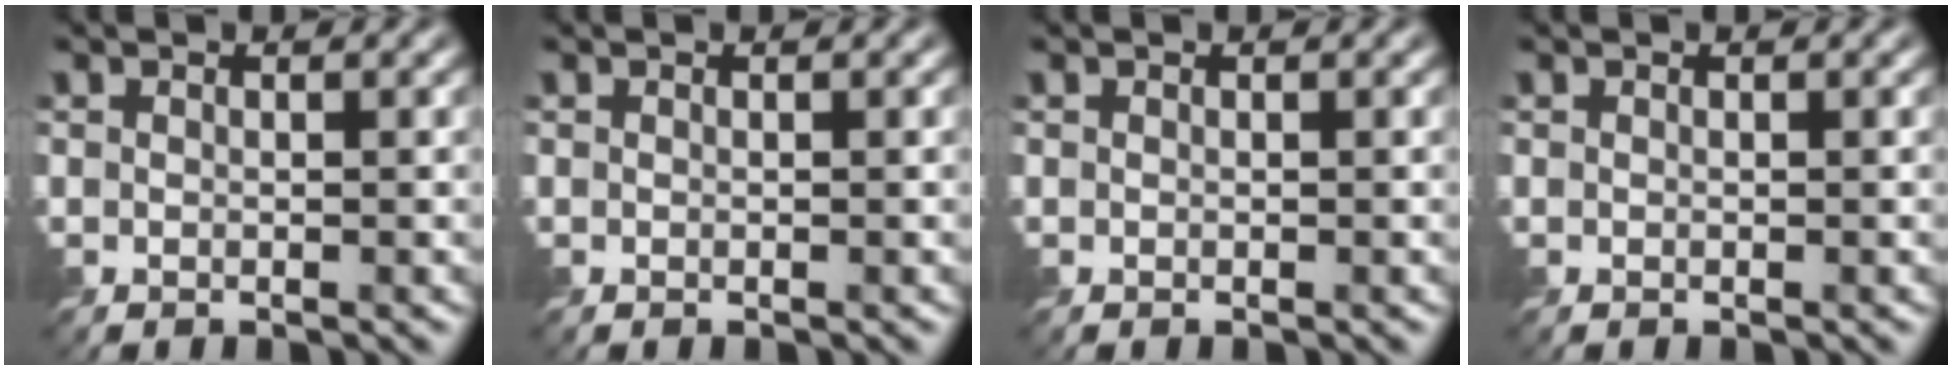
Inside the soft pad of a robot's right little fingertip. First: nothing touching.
{"total": 0.0}
{"total": 0.0}
{"total": 0.0}